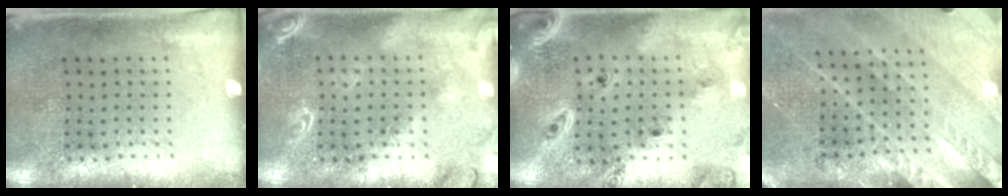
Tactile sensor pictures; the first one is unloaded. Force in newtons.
{"total": 1.9, "press": 1.9, "slide": 0.2}
{"total": 1.8, "press": 1.7, "slide": 0.4}
{"total": 3.0, "press": 2.6, "slide": 1.4}